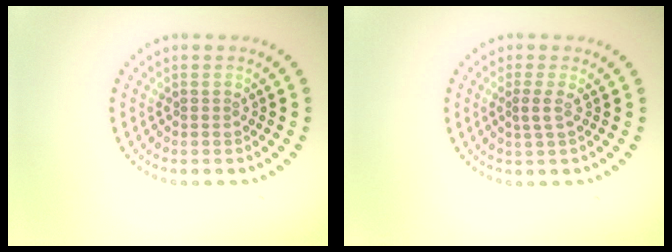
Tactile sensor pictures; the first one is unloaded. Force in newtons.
{"total": 1.0, "press": 0.8, "slide": 0.6}